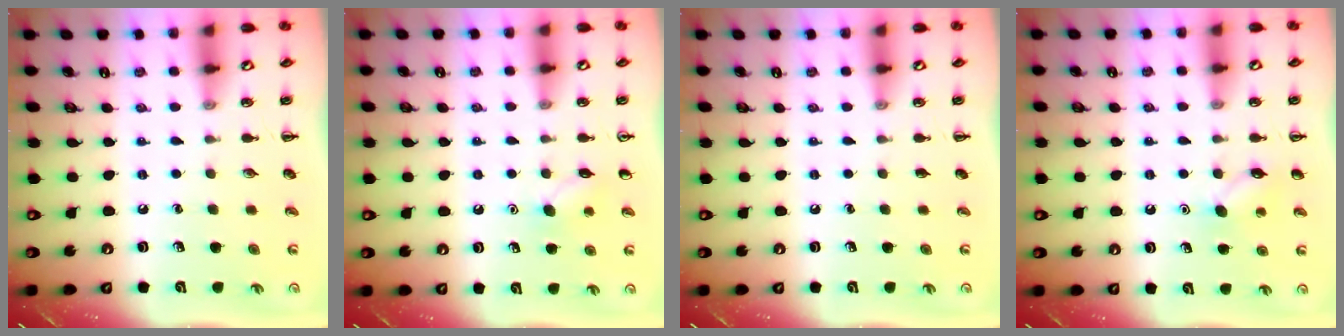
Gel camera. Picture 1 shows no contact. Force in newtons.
{"total": 6.2, "press": 6.0, "slide": 1.6}
{"total": 0.0}
{"total": 7.2, "press": 6.9, "slide": 1.8}